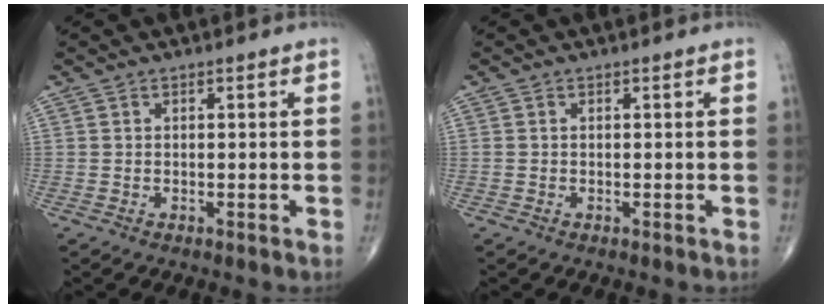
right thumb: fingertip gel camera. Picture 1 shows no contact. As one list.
[{"total": 0.0}]